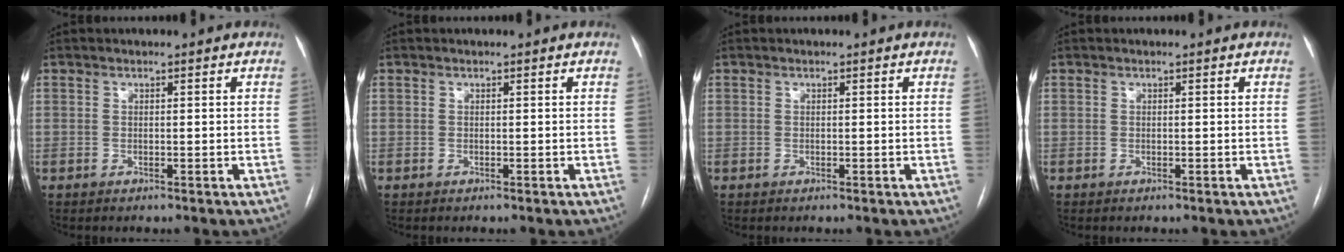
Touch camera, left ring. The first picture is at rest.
{"total": 0.0}
{"total": 0.0}
{"total": 0.0}